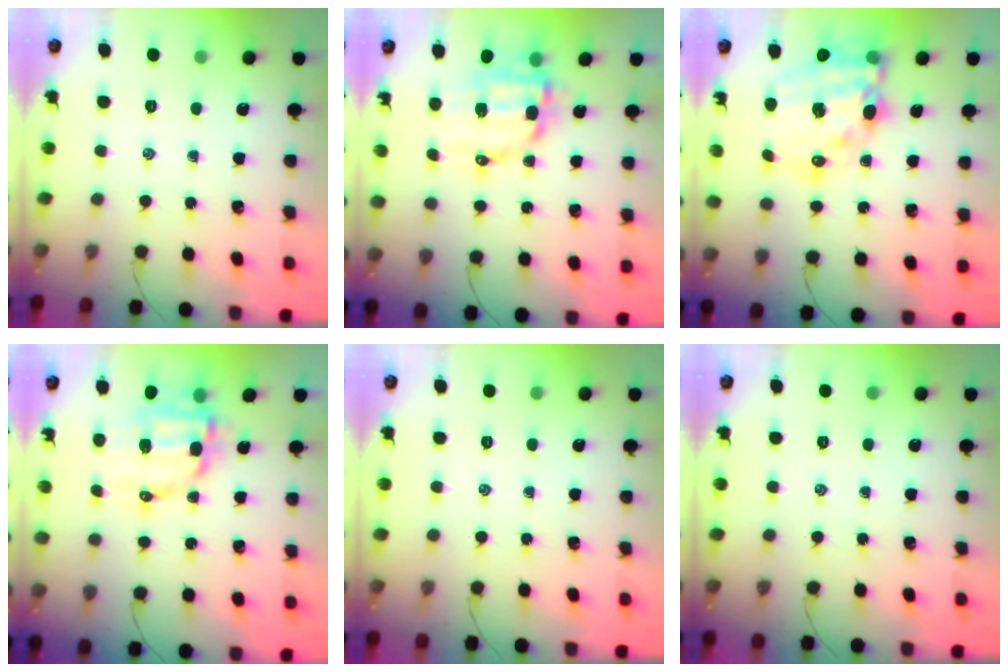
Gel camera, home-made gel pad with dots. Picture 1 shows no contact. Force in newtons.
{"total": 10.5, "press": 10.3, "slide": 2.2}
{"total": 20.4, "press": 19.9, "slide": 4.4}
{"total": 10.5, "press": 10.3, "slide": 2.2}
{"total": 0.0}
{"total": 0.0}